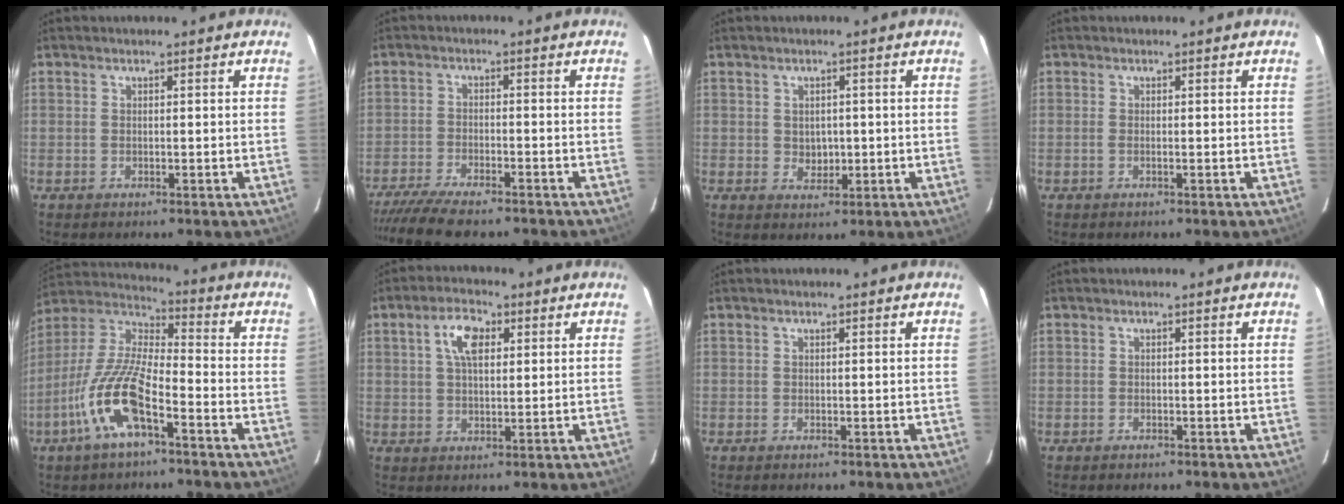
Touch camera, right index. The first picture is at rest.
{"total": 12.0, "force": [-10.4, 2.3, 5.6], "torque": [-0.129, -0.030, -0.175]}
{"total": 3.2, "force": [0.0, 2.7, 1.7], "torque": [-0.026, 0.002, 0.005]}
{"total": 0.6, "force": [-0.2, 0.0, 0.6], "torque": [-0.014, 0.000, -0.006]}
{"total": 14.8, "force": [-7.2, 4.1, 12.2], "torque": [-0.258, -0.009, -0.145]}
{"total": 6.2, "force": [2.2, 3.2, 4.8], "torque": [-0.087, 0.016, 0.040]}
{"total": 0.0}
{"total": 0.6, "force": [-0.5, 0.3, 0.1], "torque": [-0.001, 0.002, -0.009]}